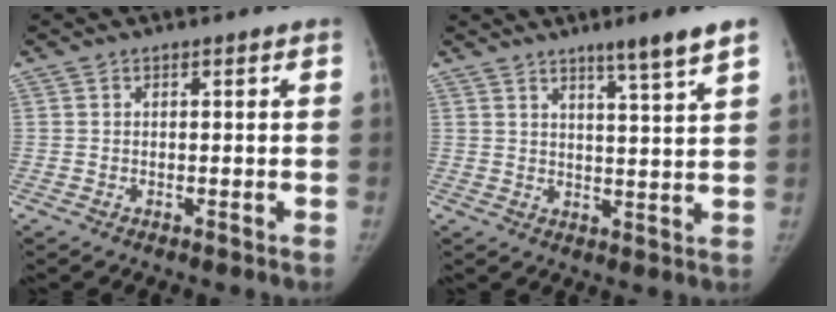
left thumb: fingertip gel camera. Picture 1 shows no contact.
{"total": 7.2, "force": [4.9, -0.4, 5.3], "torque": [-0.080, -0.033, 0.075]}